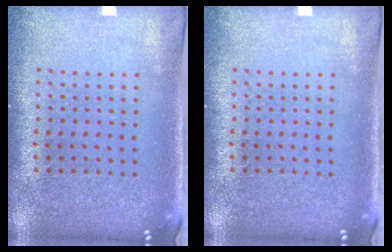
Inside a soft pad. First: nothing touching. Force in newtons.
{"total": 0.0}